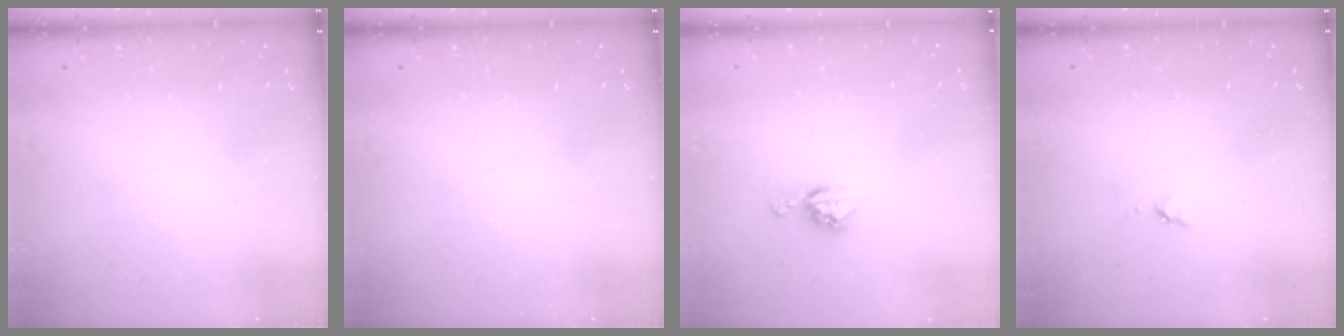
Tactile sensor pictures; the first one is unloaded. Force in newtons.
{"total": 1.7, "press": 1.7, "slide": 0.2}
{"total": 7.1, "press": 7.1, "slide": 0.3}
{"total": 3.5, "press": 3.4, "slide": 0.5}